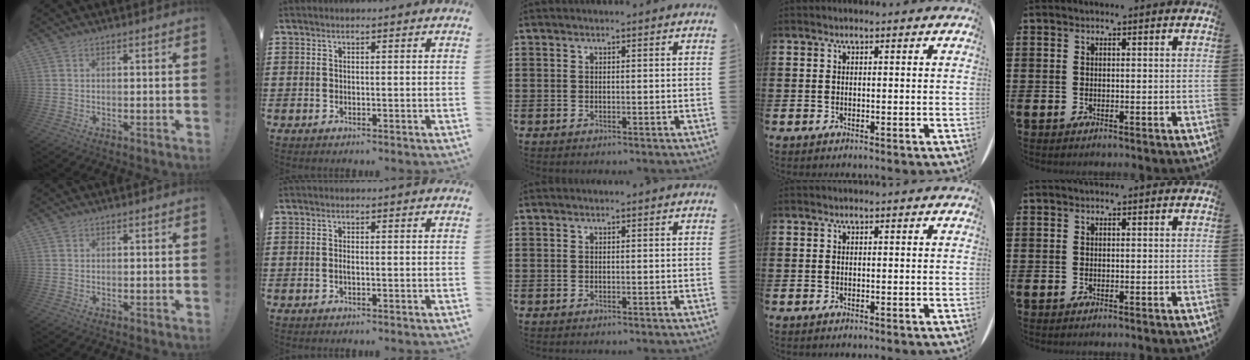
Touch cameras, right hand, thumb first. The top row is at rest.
{"thumb": {"total": 0.6, "force": [0.4, 0.4, 0.0], "torque": [-0.002, 0.001, 0.008]}, "index": {"total": 0.7, "force": [-0.3, 0.1, 0.7], "torque": [-0.013, -0.004, -0.005]}}